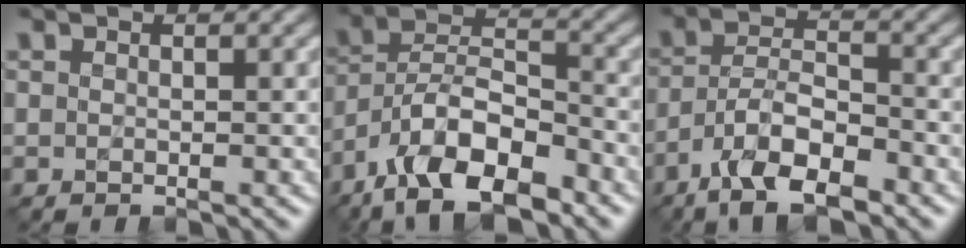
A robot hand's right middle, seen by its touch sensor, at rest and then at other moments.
{"total": 10.5, "force": [-7.1, 4.1, 6.6], "torque": [-0.105, 0.014, -0.136]}
{"total": 7.7, "force": [-5.1, 2.7, 5.1], "torque": [-0.088, 0.005, -0.096]}